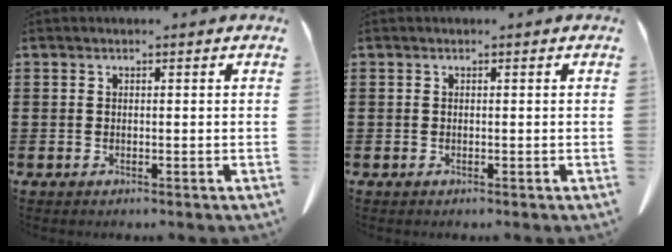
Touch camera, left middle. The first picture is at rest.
{"total": 0.0}